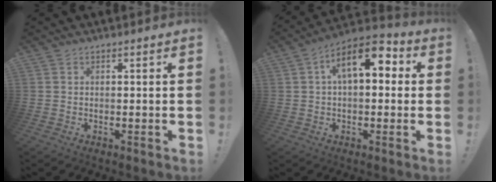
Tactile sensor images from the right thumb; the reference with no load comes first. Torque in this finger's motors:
{"motor_torque": [1.51, 1.52, 0.13, 0.11, 0.12]}